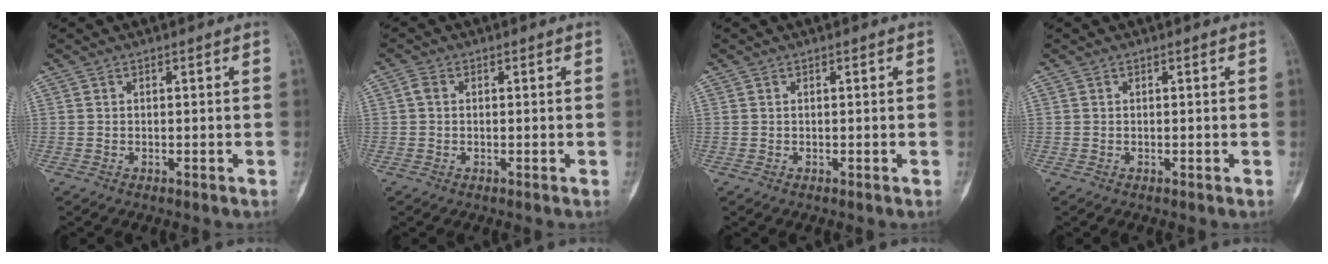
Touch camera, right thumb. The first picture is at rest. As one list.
[{"total": 1.5, "force": [0.2, 1.1, 1.0], "torque": [-0.019, 0.001, 0.000]}, {"total": 0.0}, {"total": 0.0}]